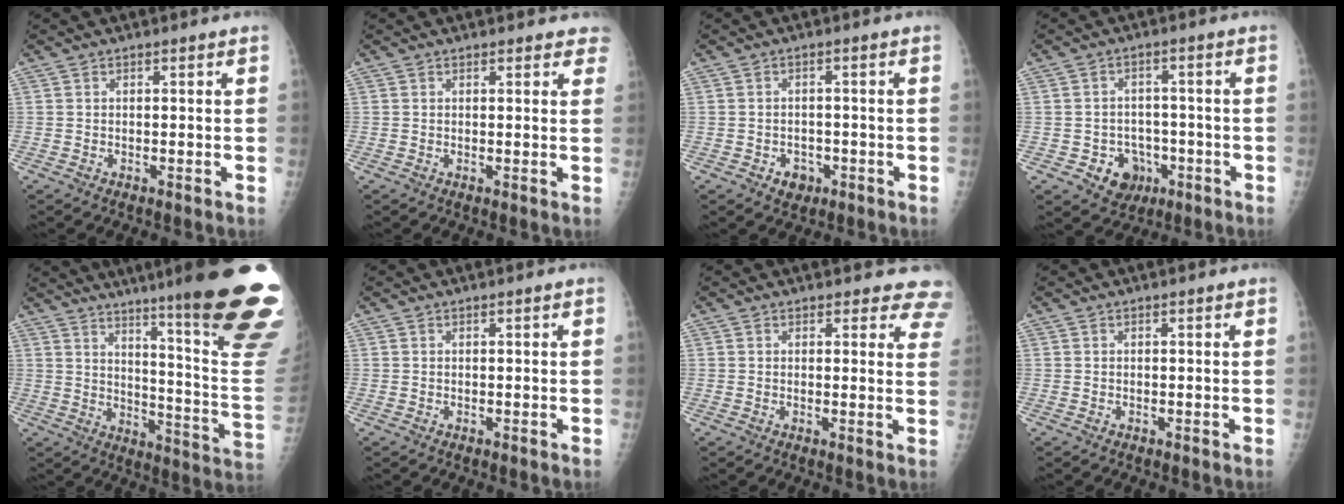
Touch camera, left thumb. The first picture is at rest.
{"total": 3.1, "force": [2.6, 1.4, 0.7], "torque": [0.027, -0.008, 0.013]}
{"total": 3.4, "force": [-1.6, 2.7, 1.3], "torque": [-0.002, 0.010, -0.017]}
{"total": 7.0, "force": [-2.7, 6.0, 2.4], "torque": [-0.008, 0.020, -0.031]}
{"total": 27.7, "force": [18.0, 2.1, 21.0], "torque": [-0.210, -0.107, 0.245]}
{"total": 0.0}
{"total": 7.6, "force": [6.9, 3.2, 0.5], "torque": [0.052, -0.029, 0.039]}
{"total": 0.0}